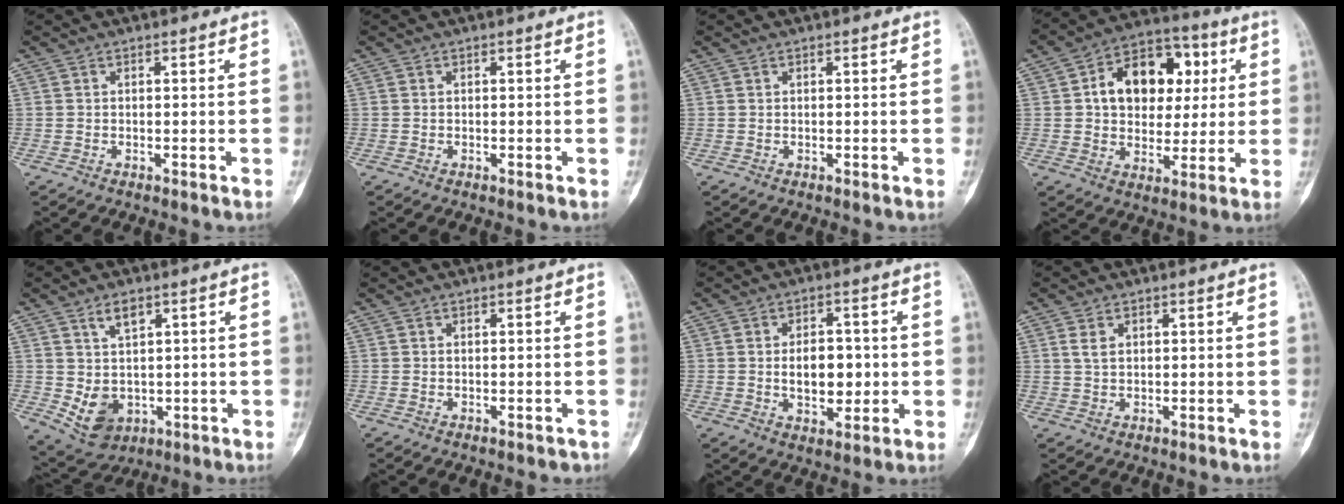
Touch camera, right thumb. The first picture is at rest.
{"total": 0.0}
{"total": 0.0}
{"total": 16.3, "force": [3.5, 11.6, 10.9], "torque": [-0.121, 0.015, 0.051]}
{"total": 9.3, "force": [0.9, 7.0, 6.1], "torque": [-0.075, -0.015, 0.036]}
{"total": 0.8, "force": [-0.3, 0.6, 0.5], "torque": [-0.008, 0.010, 0.000]}
{"total": 8.3, "force": [-0.3, 5.2, 6.5], "torque": [-0.074, 0.002, 0.000]}
{"total": 2.7, "force": [1.0, 1.7, 1.8], "torque": [-0.032, 0.001, 0.023]}